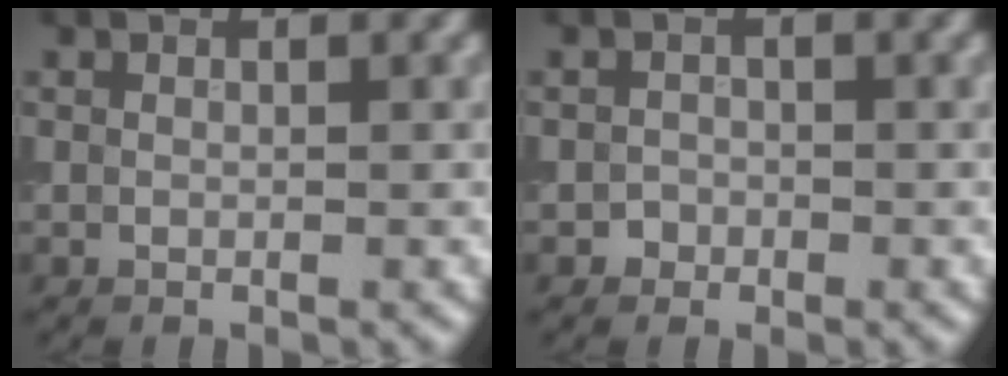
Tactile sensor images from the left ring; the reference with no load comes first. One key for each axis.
{"total": 0.8, "fx": -0.4, "fy": 0.7, "fz": -0.1, "tx": 0.011, "ty": 0.003, "tz": -0.008}